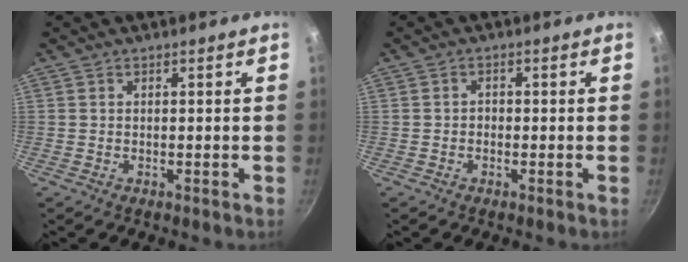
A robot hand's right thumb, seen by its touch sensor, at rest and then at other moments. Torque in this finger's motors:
{"motor_torque": [-0.39, 0.14, 0.02, 0.07, 0.05]}